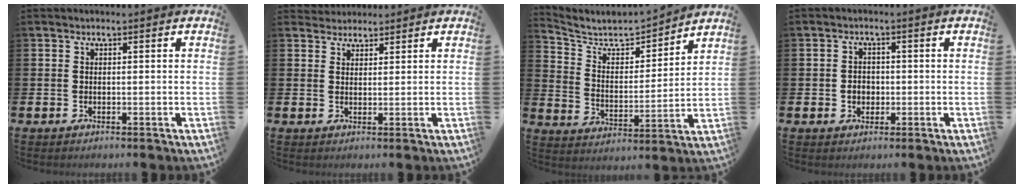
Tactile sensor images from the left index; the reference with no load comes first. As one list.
[{"total": 2.5, "force": [2.2, 1.0, -0.4], "torque": [0.003, -0.003, 0.042]}, {"total": 5.8, "force": [5.4, 1.8, 1.3], "torque": [-0.062, -0.046, 0.088]}, {"total": 2.1, "force": [-0.3, 1.9, 0.9], "torque": [-0.010, 0.003, -0.012]}]